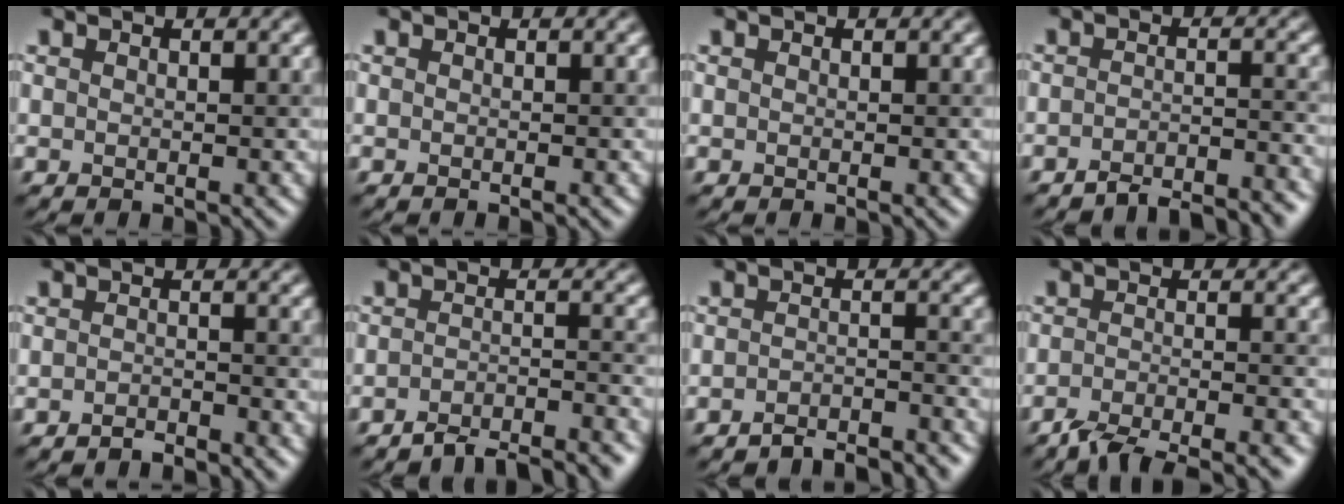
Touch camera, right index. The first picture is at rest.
{"total": 0.0}
{"total": 0.0}
{"total": 4.5, "force": [-4.1, 0.8, 1.8], "torque": [-0.032, 0.002, -0.056]}
{"total": 1.4, "force": [-1.3, 0.1, 0.4], "torque": [-0.007, 0.006, -0.026]}
{"total": 5.3, "force": [-4.6, 1.1, 2.6], "torque": [-0.042, 0.002, -0.066]}
{"total": 3.8, "force": [-3.6, 0.6, 1.2], "torque": [-0.024, 0.003, -0.051]}
{"total": 5.7, "force": [-4.8, 0.9, 3.0], "torque": [-0.049, -0.003, -0.082]}